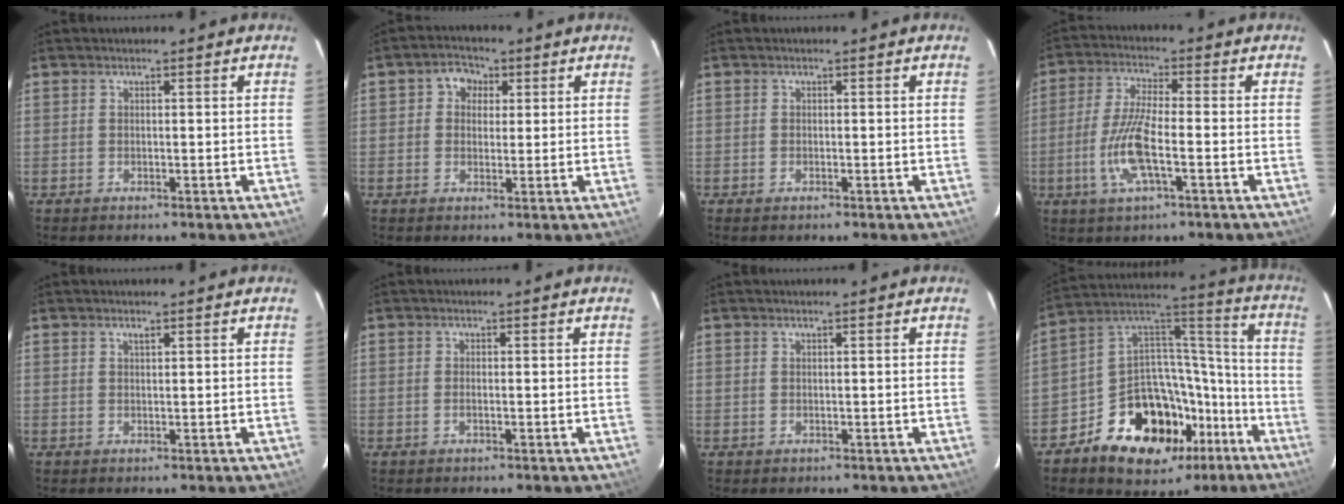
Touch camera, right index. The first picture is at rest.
{"total": 4.4, "force": [1.1, 3.9, 1.6], "torque": [-0.024, 0.017, 0.016]}
{"total": 0.6, "force": [-0.4, 0.3, 0.3], "torque": [-0.006, -0.002, -0.009]}
{"total": 10.2, "force": [-2.9, 2.4, 9.5], "torque": [-0.203, -0.004, -0.059]}
{"total": 0.6, "force": [0.4, 0.1, 0.3], "torque": [-0.004, 0.002, 0.008]}
{"total": 0.7, "force": [-0.2, 0.1, 0.6], "torque": [-0.014, 0.001, -0.004]}
{"total": 0.0}
{"total": 22.2, "force": [-12.9, 14.6, 10.8], "torque": [-0.201, 0.069, -0.175]}